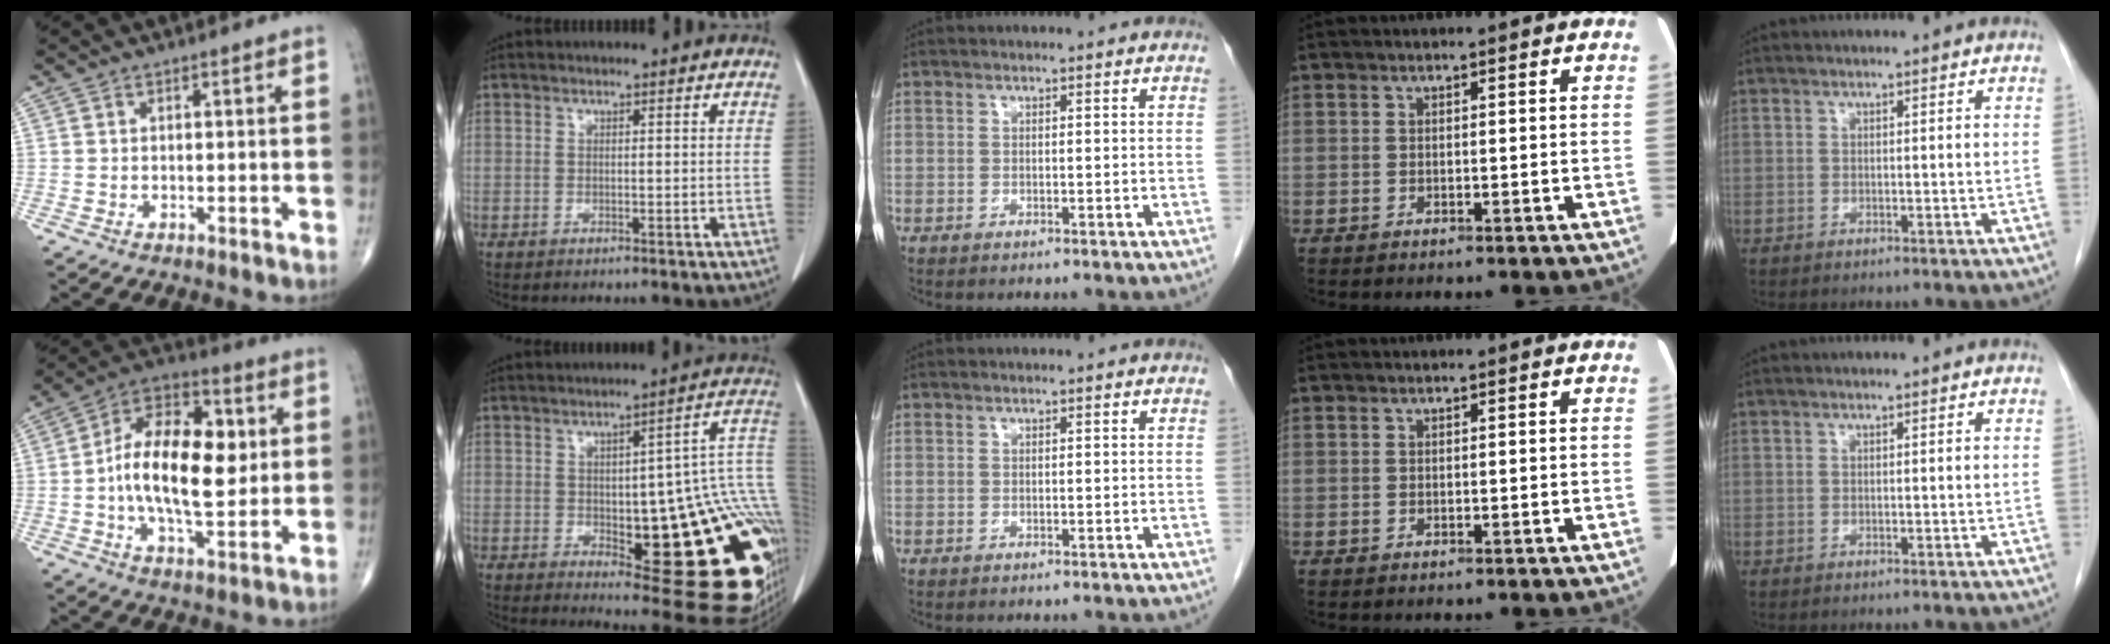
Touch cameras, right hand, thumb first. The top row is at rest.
{"thumb": {"total": 18.7, "force": [1.1, 9.3, 16.2], "torque": [-0.257, 0.016, 0.011]}, "index": {"total": 26.4, "force": [-4.4, 7.1, 25.1], "torque": [-0.201, 0.019, -0.040]}}